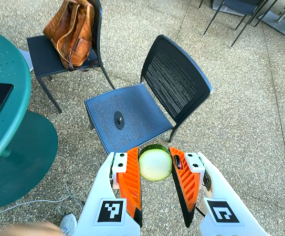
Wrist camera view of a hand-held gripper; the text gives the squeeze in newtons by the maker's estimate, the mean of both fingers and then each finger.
{"total": 11.6, "left": 11.4, "right": 11.8}